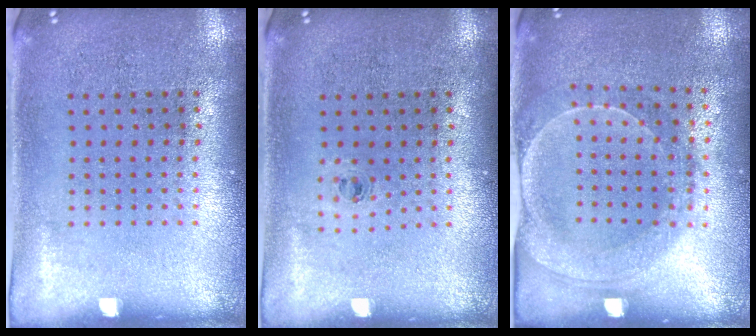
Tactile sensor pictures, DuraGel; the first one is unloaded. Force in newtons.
{"total": 0.5, "press": 0.3, "slide": 0.5}
{"total": 1.8, "press": 1.7, "slide": 0.4}